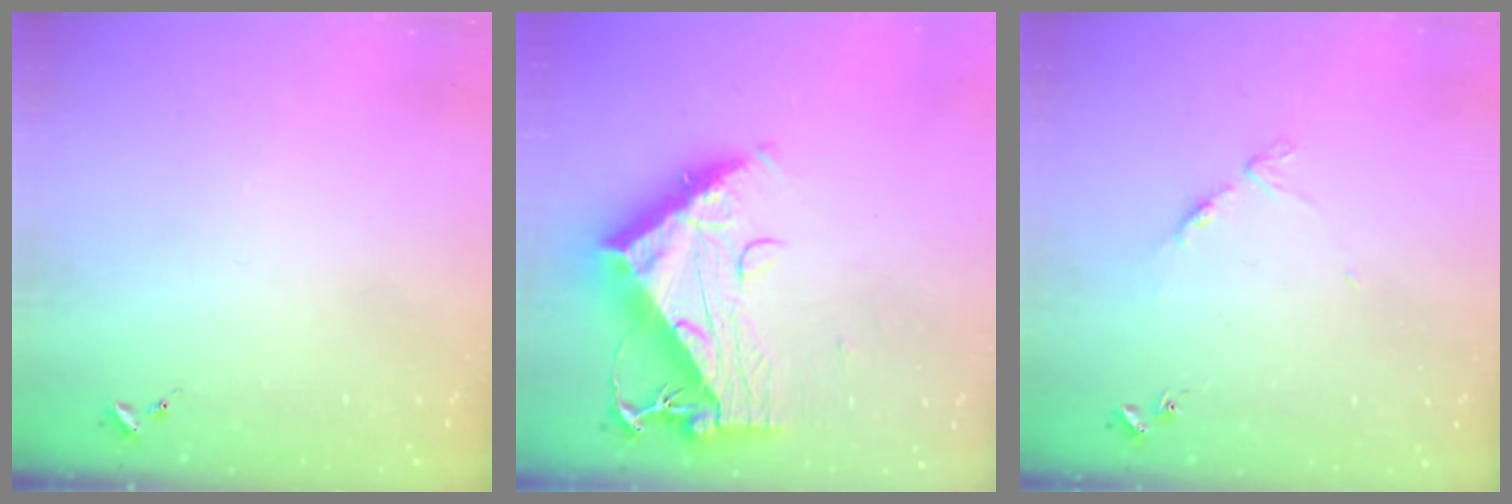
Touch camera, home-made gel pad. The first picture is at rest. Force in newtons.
{"total": 15.6, "press": 15.5, "slide": 1.5}
{"total": 5.5, "press": 5.5, "slide": 0.4}